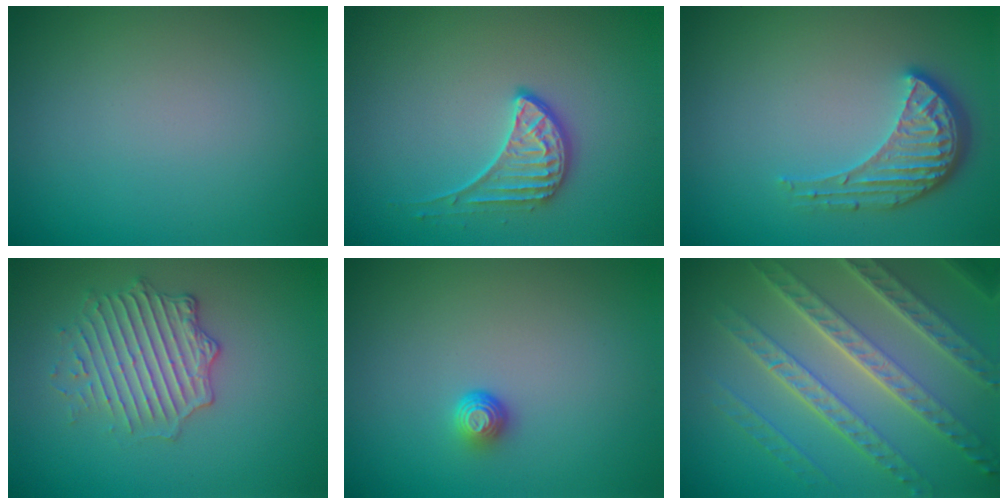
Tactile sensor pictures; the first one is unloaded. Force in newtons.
{"total": 2.3, "press": 1.7, "slide": 1.5}
{"total": 4.1, "press": 3.2, "slide": 2.5}
{"total": 3.7, "press": 3.3, "slide": 1.5}
{"total": 1.3, "press": 1.0, "slide": 0.9}
{"total": 7.5, "press": 5.3, "slide": 5.3}